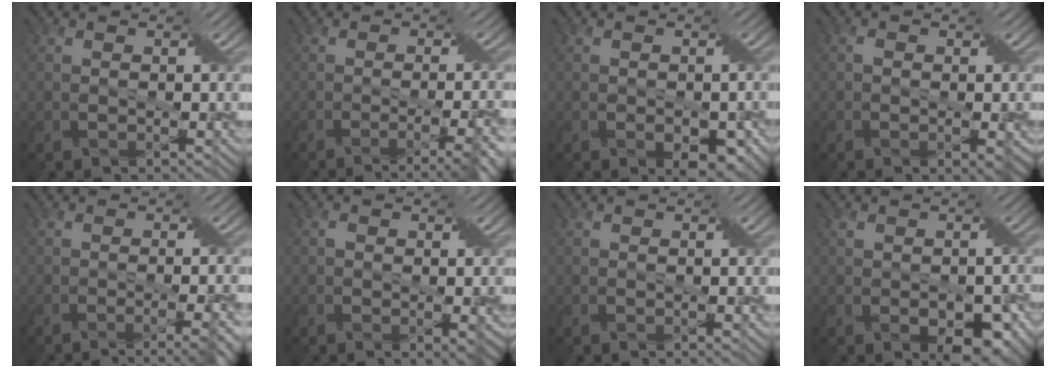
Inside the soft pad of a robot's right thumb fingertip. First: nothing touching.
{"total": 6.1, "force": [-3.7, 0.7, 4.8], "torque": [-0.071, -0.002, -0.049]}
{"total": 4.3, "force": [-1.6, 2.6, 2.9], "torque": [-0.032, -0.016, -0.013]}
{"total": 4.0, "force": [-1.0, 2.1, 3.2], "torque": [-0.042, -0.007, -0.014]}
{"total": 5.4, "force": [-3.2, 0.6, 4.3], "torque": [-0.059, -0.005, -0.041]}
{"total": 3.7, "force": [-0.7, 2.0, 3.0], "torque": [-0.038, -0.007, -0.010]}
{"total": 0.0}
{"total": 5.9, "force": [-1.9, 3.7, 4.2], "torque": [-0.064, -0.023, -0.017]}